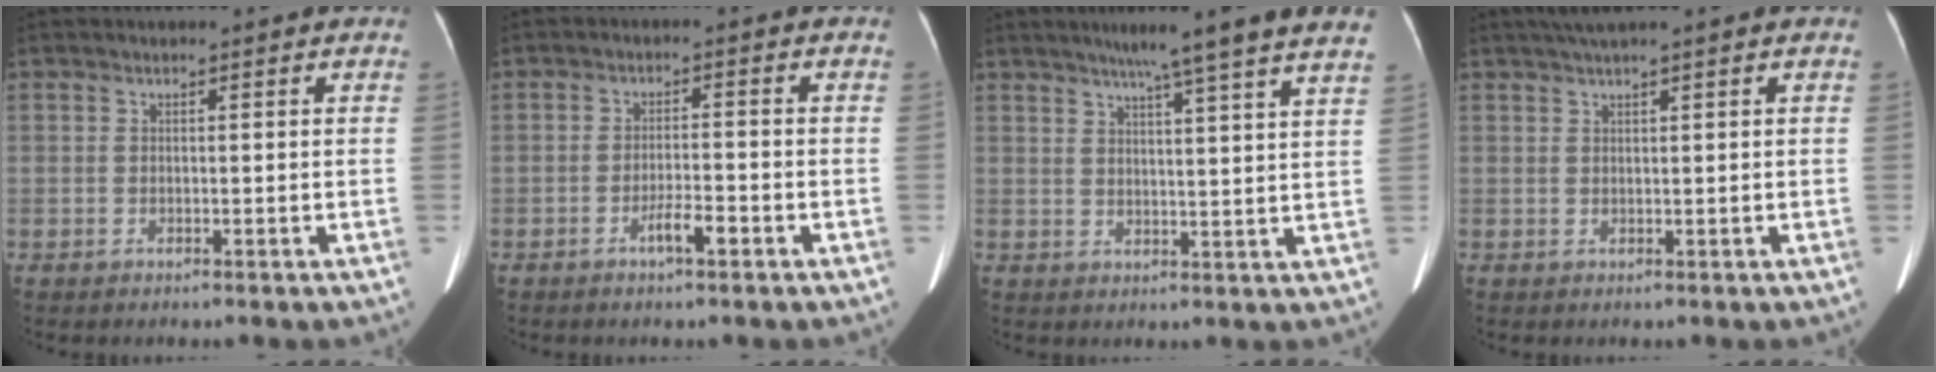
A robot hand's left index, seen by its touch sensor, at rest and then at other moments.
{"total": 3.2, "force": [-1.9, 0.4, 2.5], "torque": [-0.043, 0.001, -0.035]}
{"total": 12.8, "force": [10.3, -1.5, 7.4], "torque": [-0.105, -0.002, 0.115]}
{"total": 2.3, "force": [1.7, -0.2, 1.5], "torque": [-0.030, 0.018, 0.038]}